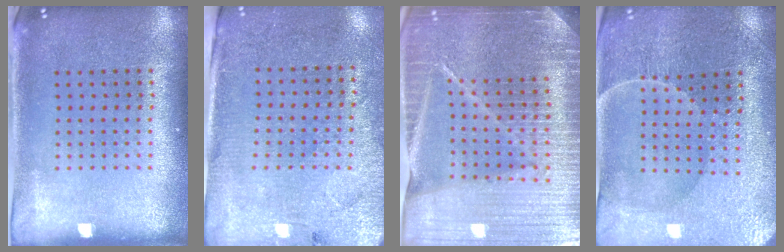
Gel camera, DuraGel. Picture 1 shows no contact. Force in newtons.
{"total": 2.8, "press": 2.6, "slide": 1.2}
{"total": 5.8, "press": 5.1, "slide": 2.9}
{"total": 1.5, "press": 1.5, "slide": 0.1}